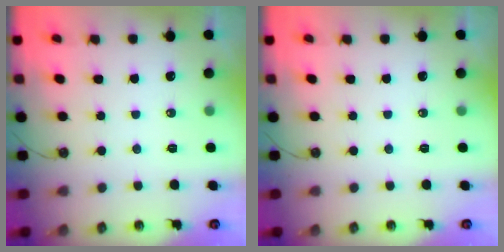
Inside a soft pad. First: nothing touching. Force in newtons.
{"total": 0.0}